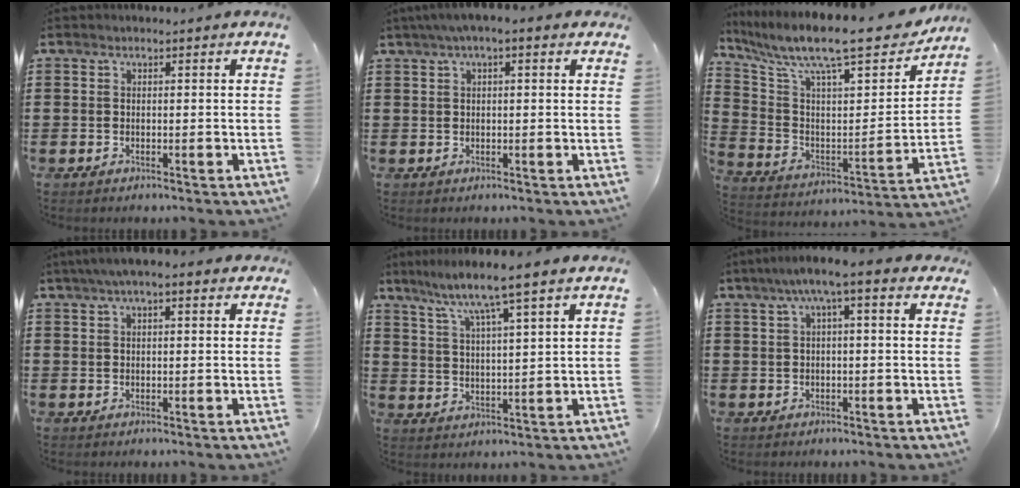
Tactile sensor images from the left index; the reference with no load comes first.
{"total": 2.6, "force": [1.0, 0.6, 2.3], "torque": [-0.045, 0.006, 0.017]}
{"total": 11.9, "force": [9.5, 1.8, 6.8], "torque": [-0.155, -0.069, 0.157]}
{"total": 3.8, "force": [2.4, 0.8, 2.8], "torque": [-0.059, 0.008, 0.043]}
{"total": 6.0, "force": [4.8, -1.0, 3.4], "torque": [-0.088, -0.031, 0.074]}
{"total": 5.4, "force": [2.8, 0.4, 4.6], "torque": [-0.095, 0.004, 0.047]}